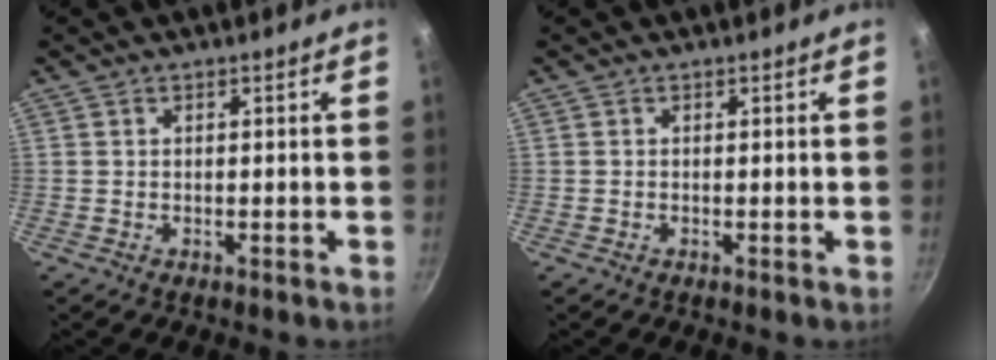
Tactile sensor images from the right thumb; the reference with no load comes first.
{"total": 0.0}